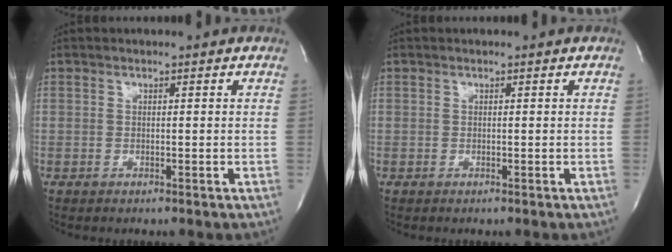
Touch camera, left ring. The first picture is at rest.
{"total": 0.0}